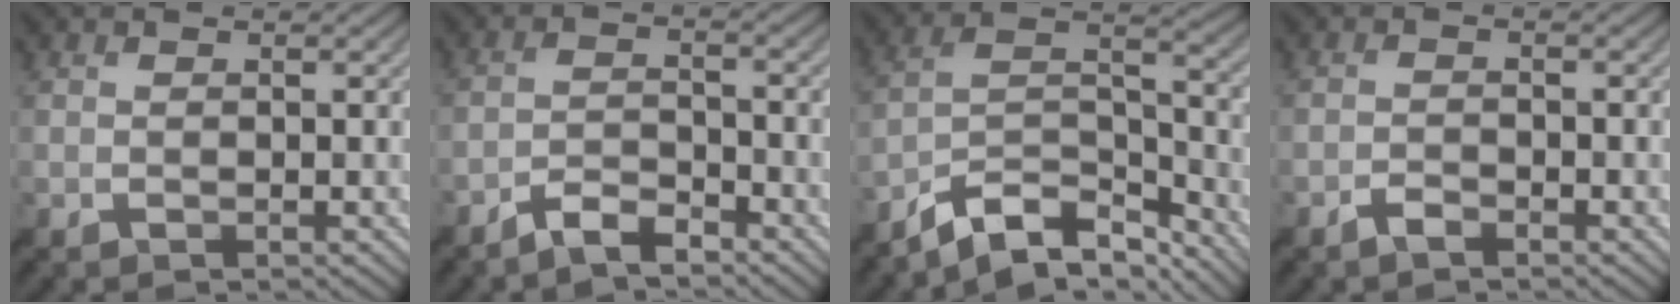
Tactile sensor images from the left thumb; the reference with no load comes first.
{"total": 3.9, "force": [-3.3, 0.9, 1.9], "torque": [-0.039, 0.002, -0.071]}
{"total": 10.4, "force": [-8.3, 3.4, 5.3], "torque": [-0.095, 0.004, -0.161]}
{"total": 1.5, "force": [-1.3, 0.4, 0.7], "torque": [-0.017, 0.001, -0.028]}